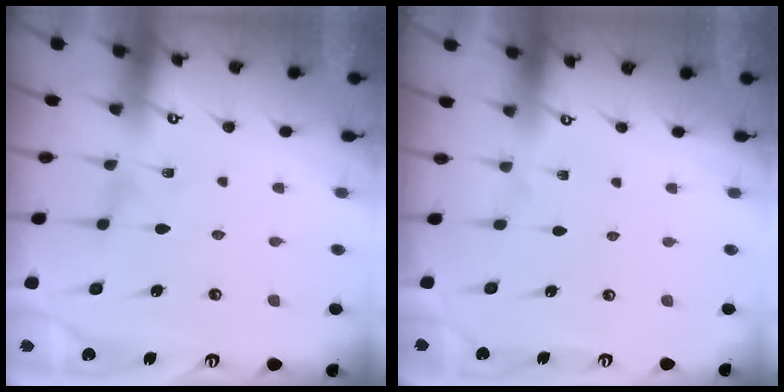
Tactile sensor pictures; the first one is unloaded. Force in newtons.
{"total": 0.0}